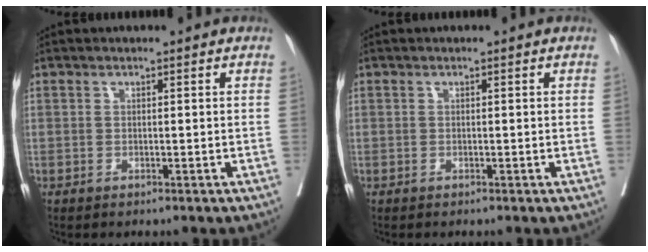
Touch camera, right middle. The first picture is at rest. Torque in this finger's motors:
{"motor_torque": [0.41, -0.34, 0.03, 0.00]}